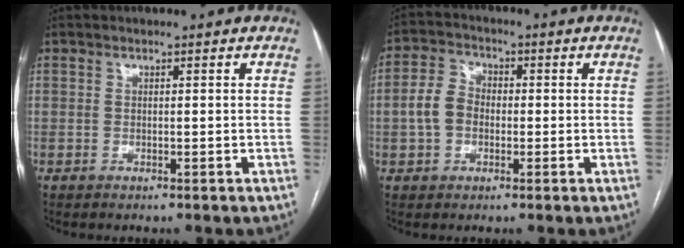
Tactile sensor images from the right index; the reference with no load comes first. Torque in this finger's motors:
{"motor_torque": [0.32, -0.11, 0.47, 0.09]}